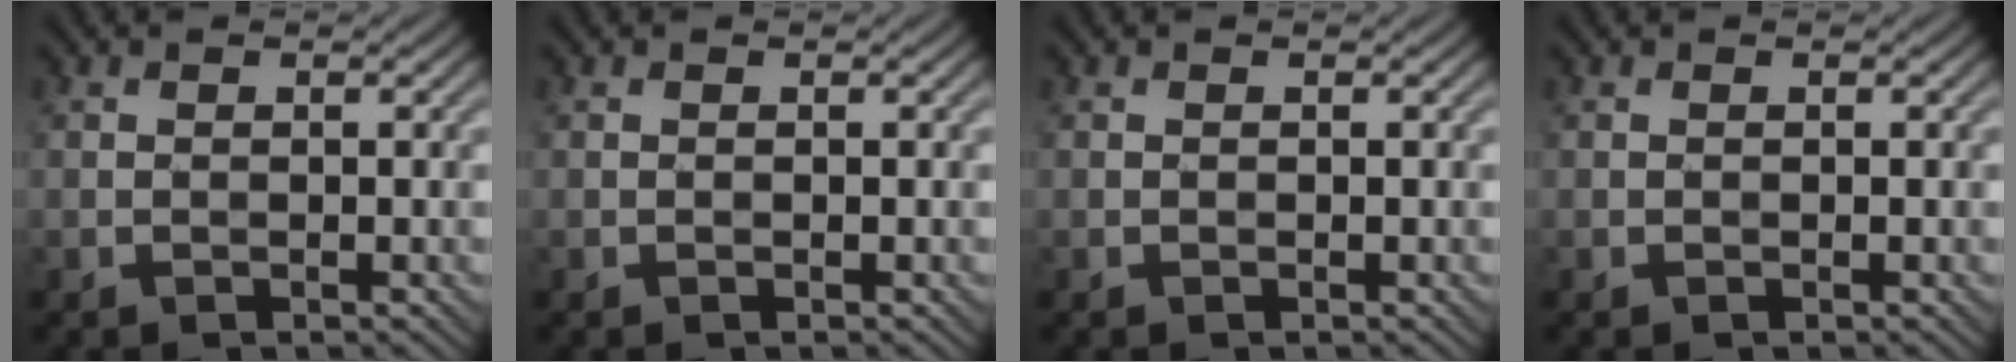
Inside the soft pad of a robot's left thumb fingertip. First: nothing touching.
{"total": 0.0}
{"total": 0.0}
{"total": 0.0}